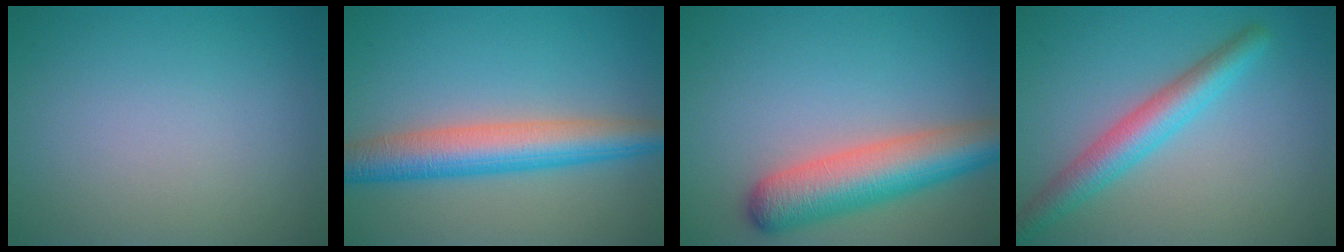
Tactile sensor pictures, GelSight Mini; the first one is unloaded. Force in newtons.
{"total": 6.5, "press": 6.5, "slide": 0.1}
{"total": 7.0, "press": 7.0, "slide": 0.4}
{"total": 4.3, "press": 4.3, "slide": 0.1}